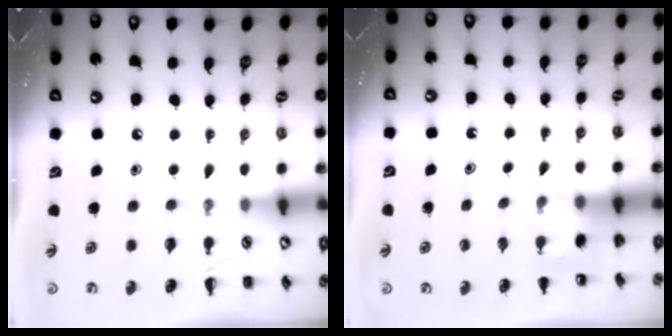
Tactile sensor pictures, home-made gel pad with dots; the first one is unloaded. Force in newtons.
{"total": 4.8, "press": 4.7, "slide": 1.3}